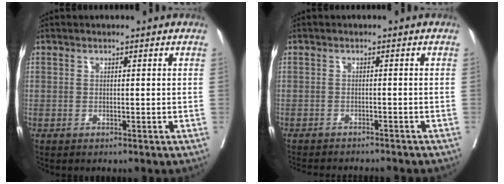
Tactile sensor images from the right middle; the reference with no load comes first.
{"total": 8.5, "force": [-8.0, 1.3, 2.6], "torque": [-0.033, -0.010, -0.103]}